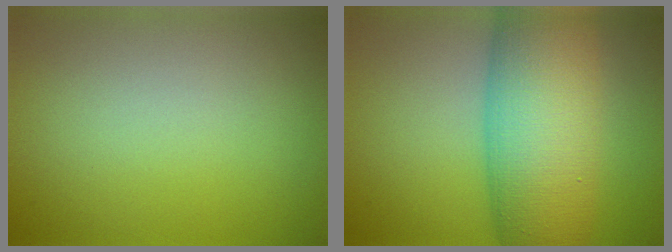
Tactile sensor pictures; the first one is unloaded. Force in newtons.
{"total": 11.9, "press": 11.9, "slide": 0.5}